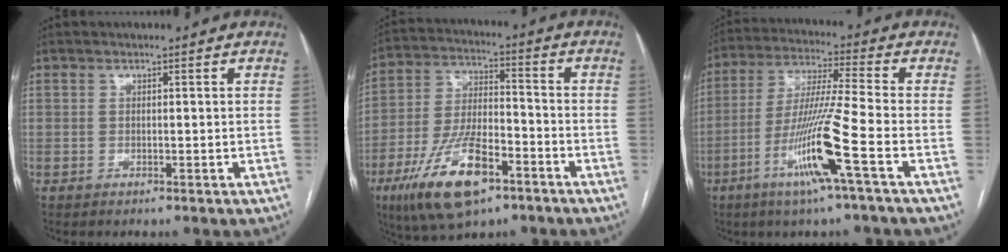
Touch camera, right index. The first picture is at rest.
{"total": 15.1, "force": [-8.1, 5.5, 11.5], "torque": [-0.231, -0.003, -0.139]}
{"total": 13.2, "force": [-5.5, -1.6, 11.9], "torque": [-0.238, -0.017, -0.108]}